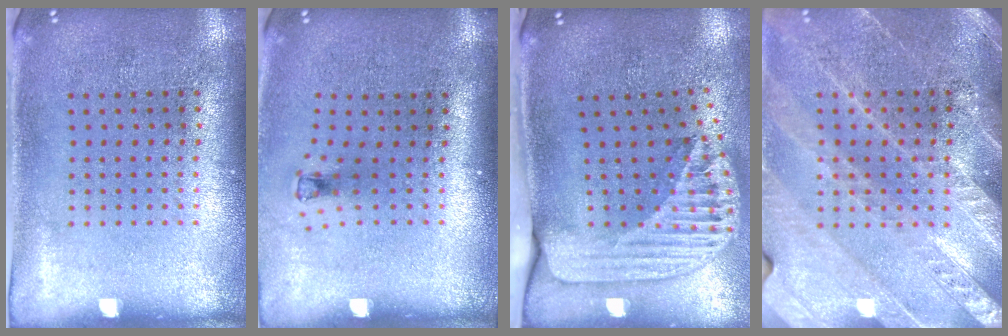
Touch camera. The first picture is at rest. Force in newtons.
{"total": 0.7, "press": 0.3, "slide": 0.6}
{"total": 2.6, "press": 1.8, "slide": 1.8}
{"total": 3.0, "press": 2.8, "slide": 1.3}